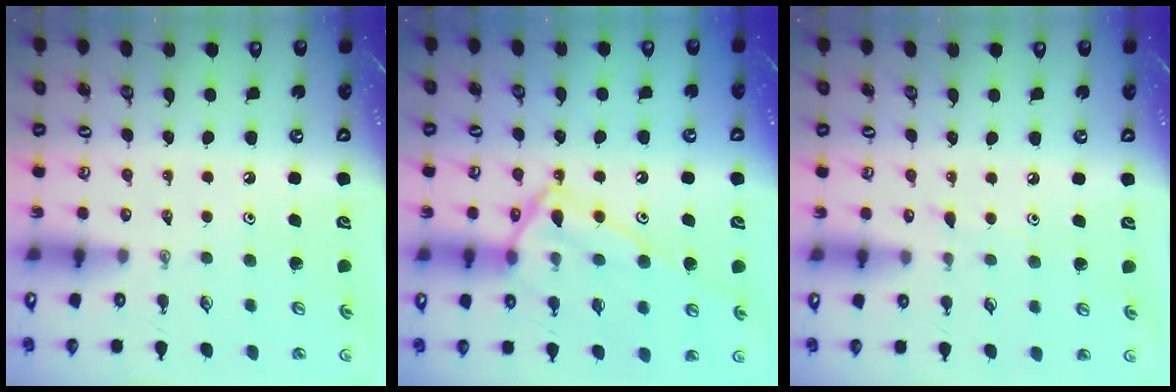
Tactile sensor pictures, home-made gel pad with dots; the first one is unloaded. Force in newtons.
{"total": 17.6, "press": 17.6, "slide": 1.4}
{"total": 5.4, "press": 5.3, "slide": 0.6}